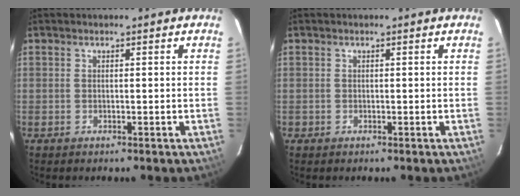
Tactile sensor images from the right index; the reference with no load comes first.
{"total": 0.9, "force": [-0.3, 0.8, -0.1], "torque": [-0.001, 0.003, -0.004]}